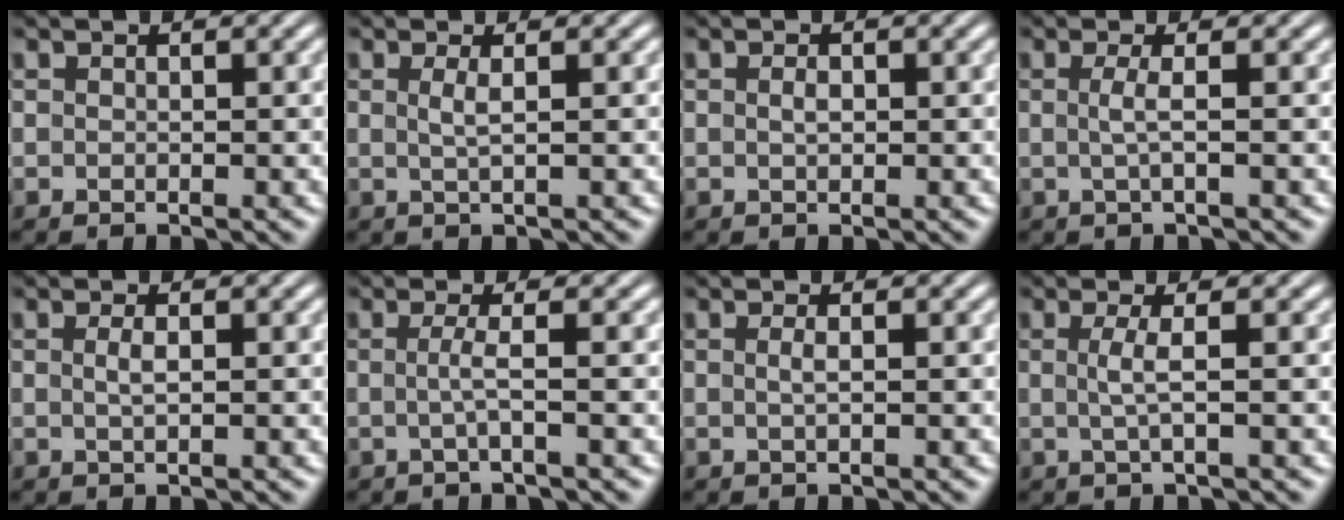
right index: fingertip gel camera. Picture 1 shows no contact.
{"total": 1.3, "force": [0.2, -0.3, 1.3], "torque": [-0.028, -0.010, 0.010]}
{"total": 0.7, "force": [-0.1, 0.3, 0.6], "torque": [-0.015, -0.006, 0.002]}
{"total": 1.7, "force": [-0.2, -0.3, 1.6], "torque": [-0.036, -0.003, 0.000]}
{"total": 1.0, "force": [-0.1, -0.1, 1.0], "torque": [-0.022, -0.007, 0.003]}
{"total": 1.7, "force": [-0.6, -0.6, 1.5], "torque": [-0.032, -0.003, -0.008]}
{"total": 0.8, "force": [-0.1, -0.2, 0.8], "torque": [-0.019, -0.007, 0.001]}
{"total": 1.9, "force": [0.0, -0.4, 1.9], "torque": [-0.039, -0.002, 0.004]}